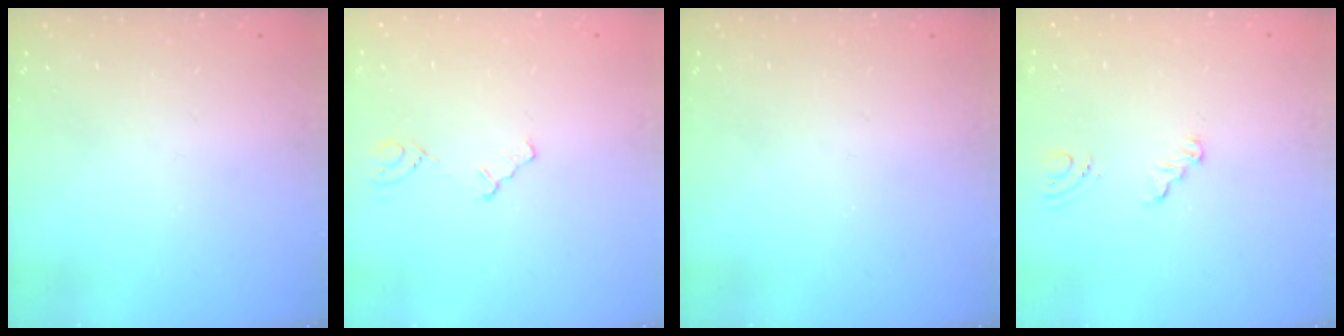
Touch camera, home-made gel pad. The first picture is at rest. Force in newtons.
{"total": 1.8, "press": 1.7, "slide": 0.4}
{"total": 0.0}
{"total": 4.9, "press": 1.0, "slide": 4.8}